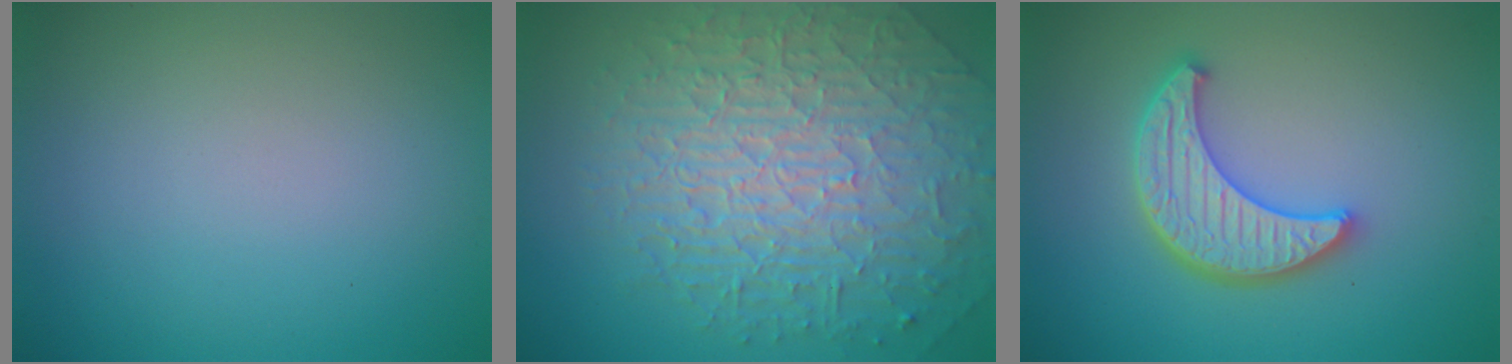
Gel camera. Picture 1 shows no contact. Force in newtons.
{"total": 10.1, "press": 6.5, "slide": 7.7}
{"total": 4.6, "press": 4.0, "slide": 2.4}